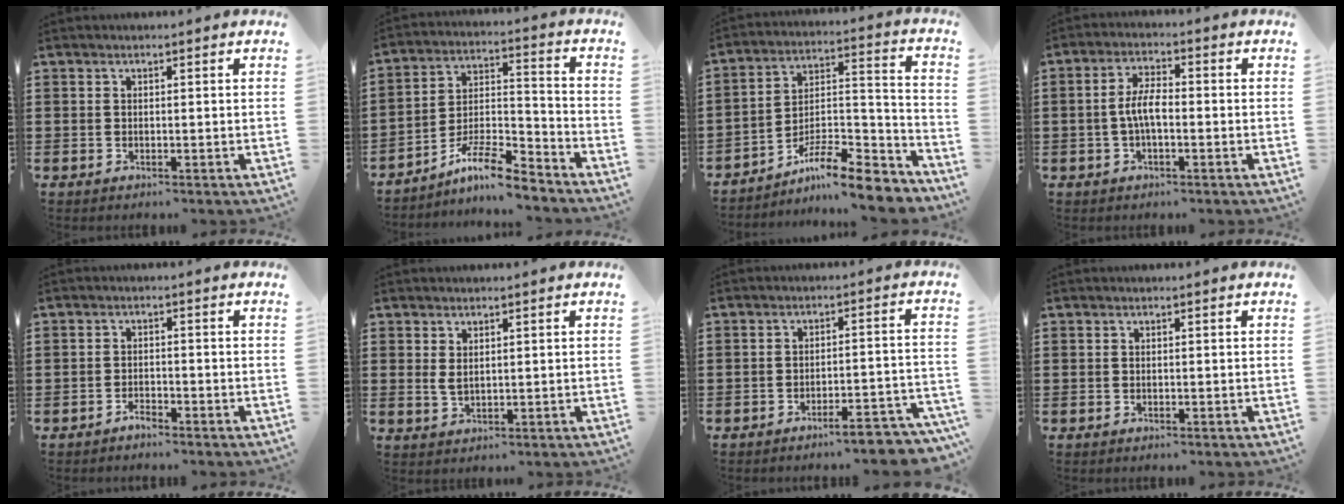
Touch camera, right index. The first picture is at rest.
{"total": 9.5, "force": [-8.0, 1.5, 4.9], "torque": [-0.088, 0.019, -0.154]}
{"total": 9.8, "force": [-8.1, 1.9, 5.1], "torque": [-0.083, 0.013, -0.157]}
{"total": 4.9, "force": [-0.8, 1.8, 4.5], "torque": [-0.101, 0.000, -0.021]}
{"total": 1.6, "force": [-1.5, 0.3, 0.2], "torque": [-0.009, 0.003, -0.032]}
{"total": 2.0, "force": [1.0, 0.9, 1.4], "torque": [-0.031, 0.003, 0.017]}
{"total": 4.9, "force": [-4.3, 0.2, 2.4], "torque": [-0.039, -0.010, -0.080]}
{"total": 0.0}